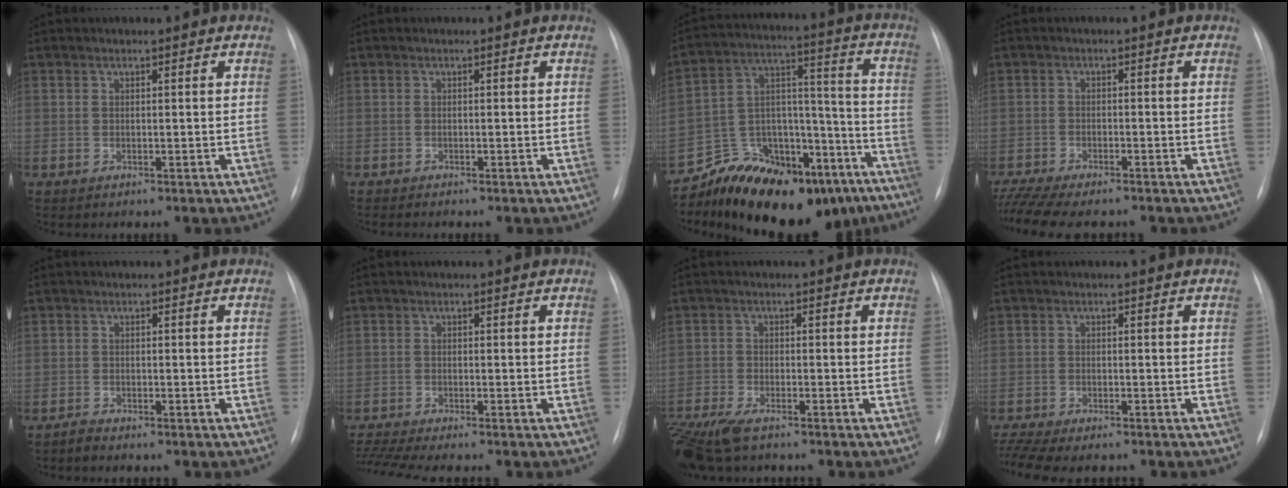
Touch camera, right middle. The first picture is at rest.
{"total": 1.0, "force": [-0.8, 0.0, 0.6], "torque": [-0.007, -0.002, -0.009]}
{"total": 22.3, "force": [-17.5, 9.4, 10.0], "torque": [-0.129, 0.061, -0.268]}
{"total": 10.1, "force": [-8.9, 1.8, 4.6], "torque": [-0.076, -0.007, -0.137]}
{"total": 0.8, "force": [-0.7, 0.1, 0.2], "torque": [-0.007, -0.001, -0.014]}
{"total": 4.9, "force": [-4.2, -0.7, 2.4], "torque": [-0.050, -0.009, -0.075]}
{"total": 9.3, "force": [-7.1, 2.5, 5.4], "torque": [-0.108, -0.021, -0.124]}
{"total": 8.1, "force": [-6.8, 2.1, 4.0], "torque": [-0.075, 0.001, -0.106]}